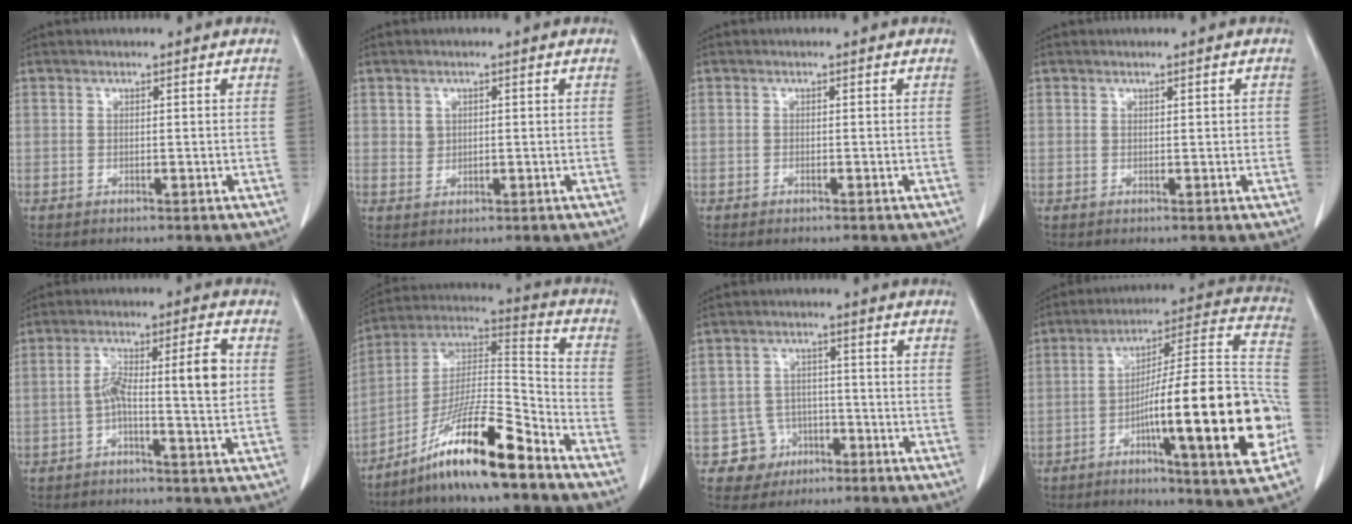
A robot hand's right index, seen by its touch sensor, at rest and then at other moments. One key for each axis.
{"total": 1.7, "fx": 0.5, "fy": 1.5, "fz": 0.6, "tx": -0.009, "ty": -0.001, "tz": 0.011}
{"total": 0.6, "fx": -0.5, "fy": 0.1, "fz": 0.3, "tx": -0.011, "ty": -0.002, "tz": -0.006}
{"total": 1.0, "fx": 0.3, "fy": 0.3, "fz": 0.9, "tx": -0.014, "ty": 0.002, "tz": 0.005}
{"total": 8.9, "fx": -0.1, "fy": 1.1, "fz": 8.8, "tx": -0.149, "ty": 0.024, "tz": -0.005}
{"total": 15.6, "fx": -10.9, "fy": 0.8, "fz": 11.2, "tx": -0.207, "ty": 0.009, "tz": -0.193}
{"total": 5.5, "fx": -2.4, "fy": 4.9, "fz": -0.2, "tx": 0.012, "ty": 0.015, "tz": -0.035}
{"total": 24.0, "fx": -7.0, "fy": 1.6, "fz": 22.9, "tx": -0.294, "ty": 0.008, "tz": -0.107}